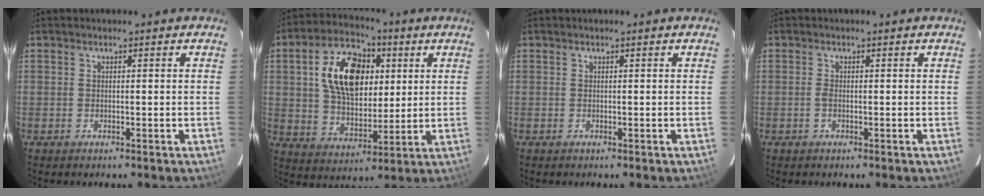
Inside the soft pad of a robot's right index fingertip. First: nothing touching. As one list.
[{"total": 16.3, "force": [4.2, 10.3, 12.0], "torque": [-0.218, 0.029, 0.078]}, {"total": 0.0}, {"total": 1.1, "force": [-0.3, 0.5, 0.9], "torque": [-0.020, 0.001, -0.007]}]